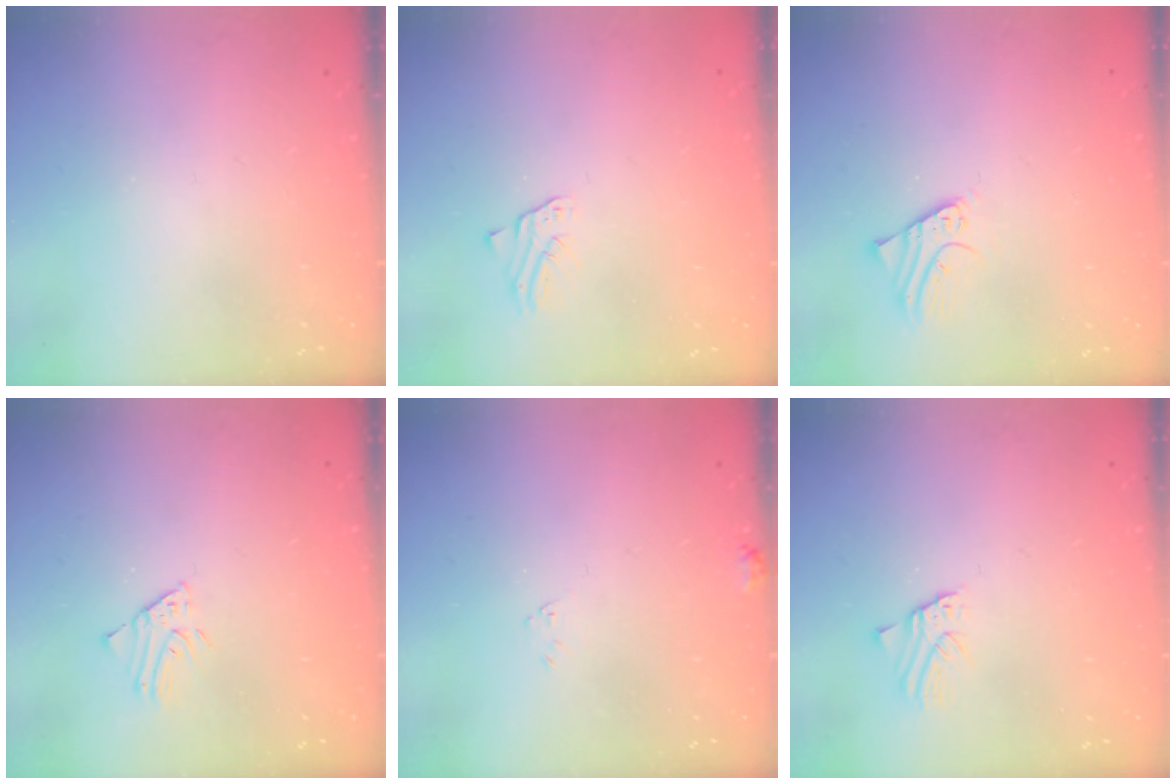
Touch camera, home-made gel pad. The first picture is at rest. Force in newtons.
{"total": 1.5, "press": 1.5, "slide": 0.1}
{"total": 2.1, "press": 2.1, "slide": 0.1}
{"total": 1.3, "press": 1.3, "slide": 0.1}
{"total": 5.5, "press": 5.5, "slide": 0.3}
{"total": 1.4, "press": 1.4, "slide": 0.1}